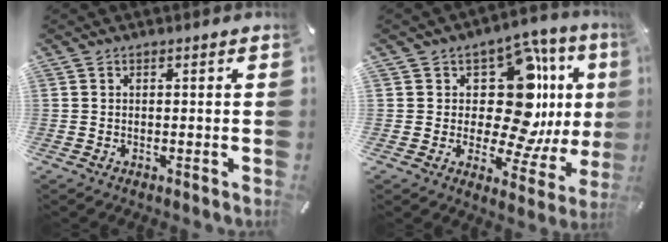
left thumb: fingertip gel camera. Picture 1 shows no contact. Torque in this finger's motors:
{"motor_torque": [1.61, 1.58, 0.71, -0.44, 0.00]}